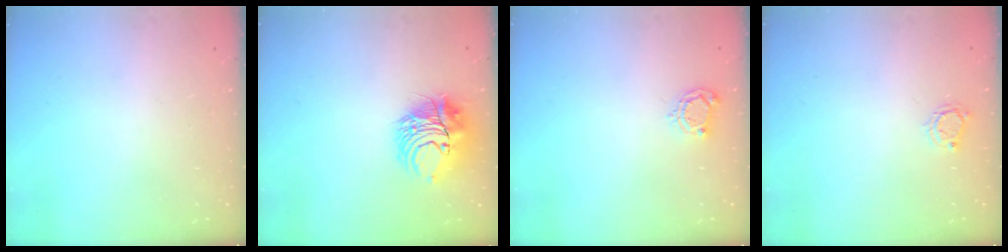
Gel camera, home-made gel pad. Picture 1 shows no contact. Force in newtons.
{"total": 10.8, "press": 10.8, "slide": 0.3}
{"total": 4.3, "press": 4.3, "slide": 0.5}
{"total": 4.0, "press": 4.0, "slide": 0.5}